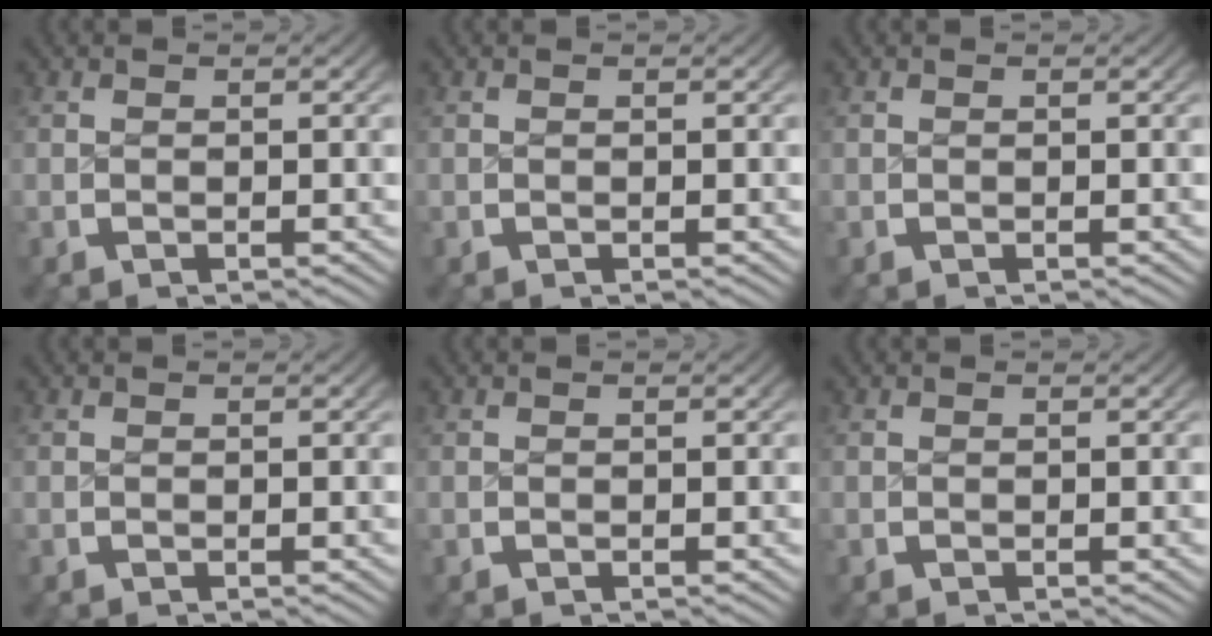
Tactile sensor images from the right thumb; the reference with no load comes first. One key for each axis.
{"total": 0.0}
{"total": 0.0}
{"total": 0.0}
{"total": 0.0}
{"total": 0.0}